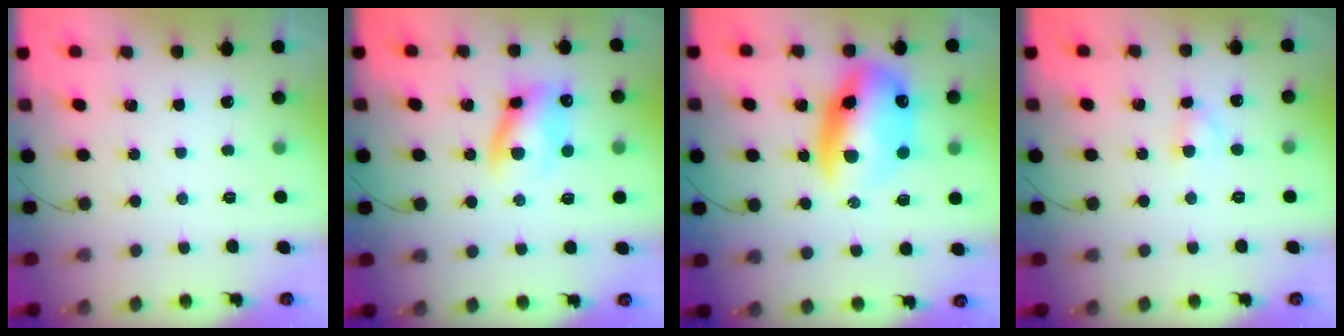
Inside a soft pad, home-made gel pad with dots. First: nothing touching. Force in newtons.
{"total": 10.8, "press": 10.5, "slide": 2.7}
{"total": 15.6, "press": 15.2, "slide": 3.5}
{"total": 2.9, "press": 2.7, "slide": 1.2}